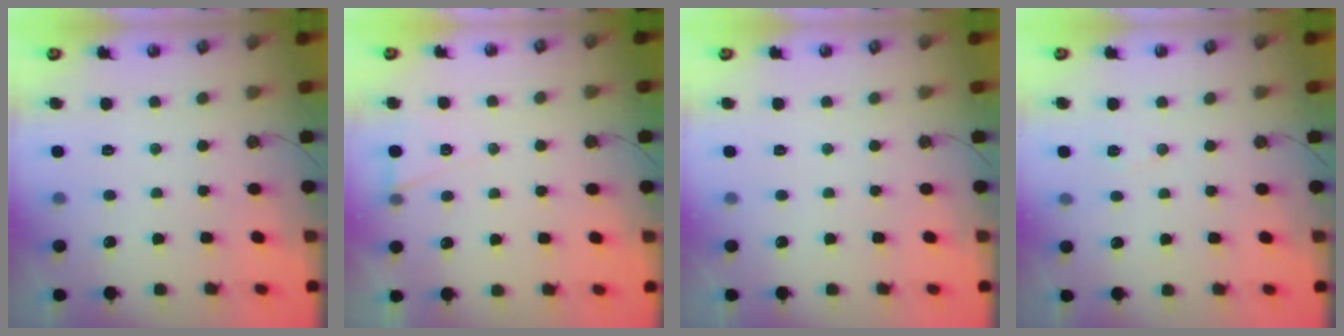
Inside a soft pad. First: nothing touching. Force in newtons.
{"total": 5.2, "press": 3.1, "slide": 4.2}
{"total": 0.0}
{"total": 5.9, "press": 3.8, "slide": 4.5}